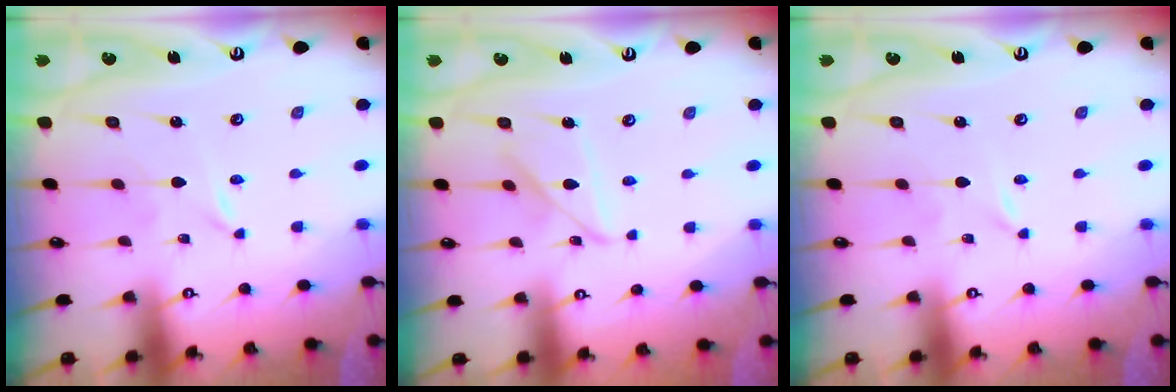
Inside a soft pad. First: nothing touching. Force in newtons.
{"total": 10.5, "press": 10.5, "slide": 0.8}
{"total": 0.0}